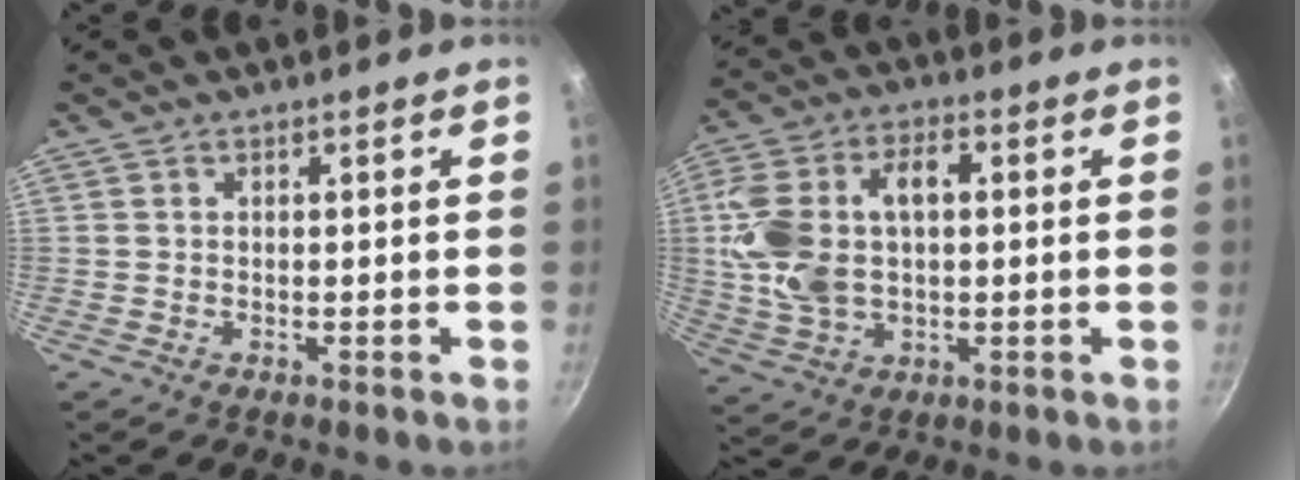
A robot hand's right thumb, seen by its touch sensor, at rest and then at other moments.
{"total": 14.7, "force": [1.3, 9.2, 11.3], "torque": [-0.214, 0.020, 0.021]}